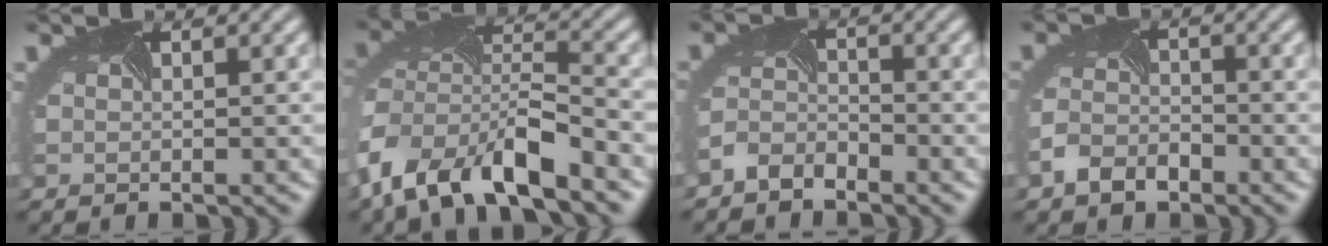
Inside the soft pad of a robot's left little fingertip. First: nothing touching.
{"total": 9.8, "force": [-5.8, 4.2, 6.7], "torque": [-0.131, -0.014, -0.111]}
{"total": 2.7, "force": [-2.4, 1.0, 0.4], "torque": [-0.019, 0.000, -0.055]}
{"total": 3.2, "force": [-2.4, 1.7, 1.2], "torque": [-0.032, -0.008, -0.051]}